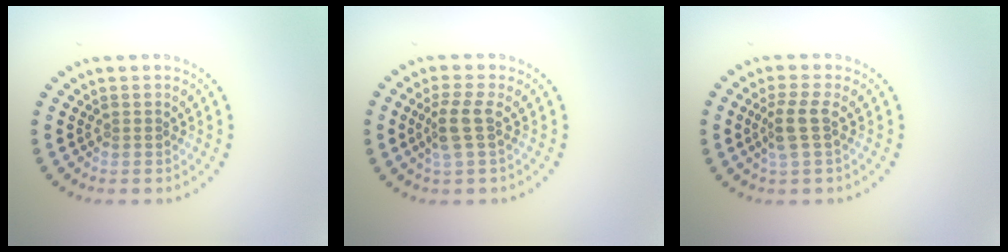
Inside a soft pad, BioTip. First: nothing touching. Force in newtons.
{"total": 2.5, "press": 1.9, "slide": 1.6}
{"total": 2.4, "press": 1.9, "slide": 1.5}